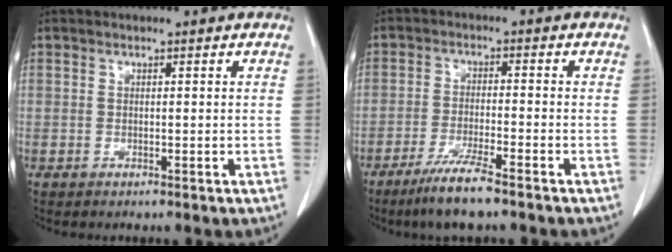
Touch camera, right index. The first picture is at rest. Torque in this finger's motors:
{"motor_torque": [0.43, -0.38, 0.39, 0.11]}